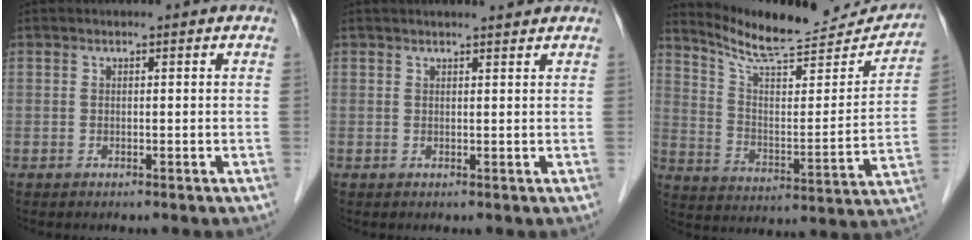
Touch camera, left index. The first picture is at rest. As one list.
[{"total": 3.3, "force": [3.1, 0.1, 1.1], "torque": [-0.016, 0.010, 0.037]}, {"total": 19.4, "force": [18.4, 2.4, 5.9], "torque": [-0.096, -0.049, 0.263]}]